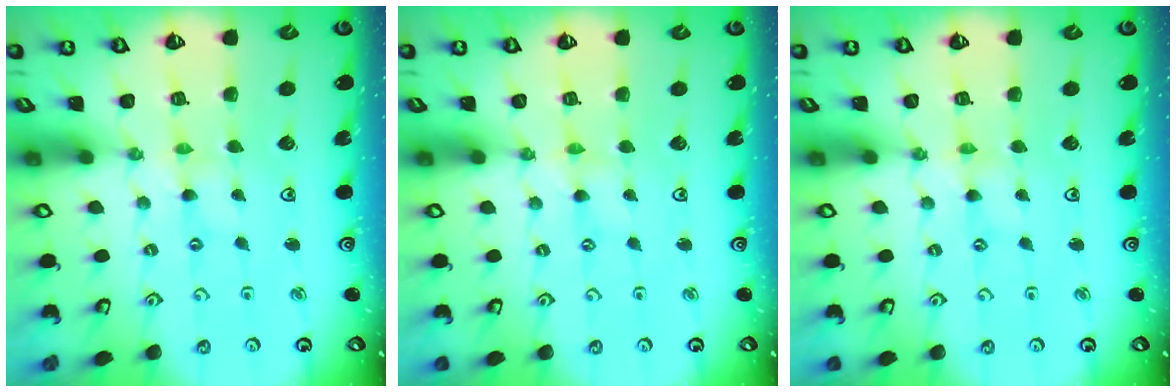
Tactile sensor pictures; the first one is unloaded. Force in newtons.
{"total": 0.6, "press": 0.6, "slide": 0.2}
{"total": 0.0}